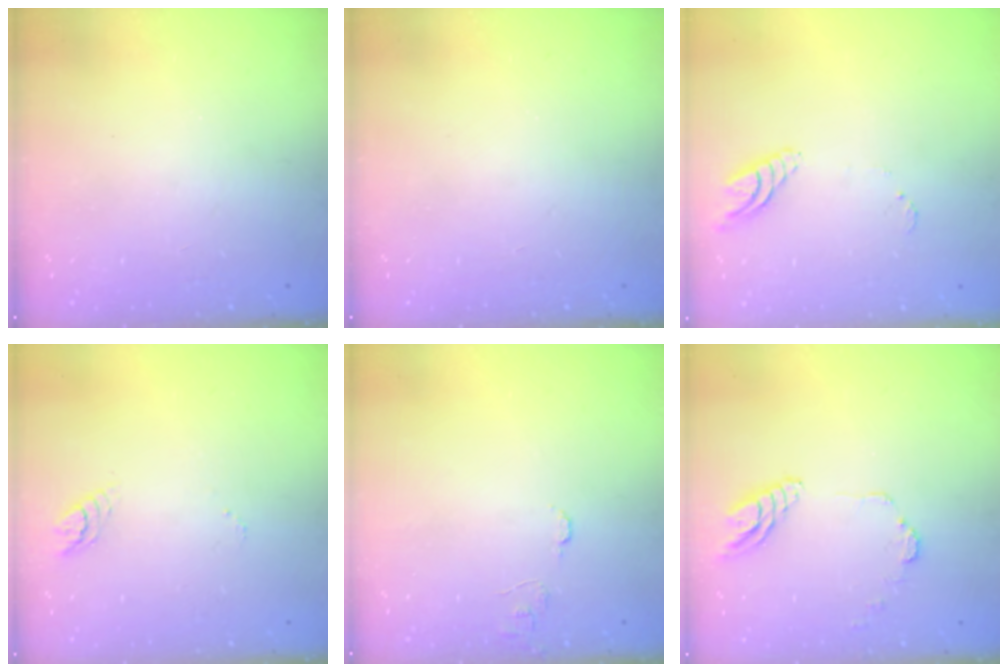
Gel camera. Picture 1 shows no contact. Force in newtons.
{"total": 0.0}
{"total": 8.8, "press": 8.8, "slide": 0.9}
{"total": 3.4, "press": 3.4, "slide": 0.4}
{"total": 5.4, "press": 5.4, "slide": 0.3}
{"total": 11.2, "press": 11.1, "slide": 1.6}